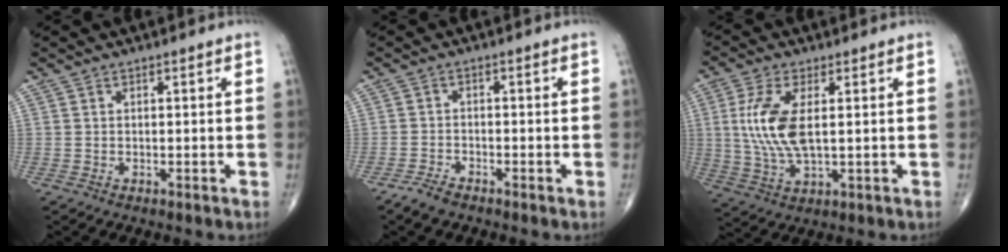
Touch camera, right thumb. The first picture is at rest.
{"total": 3.0, "force": [-2.5, 1.0, 1.3], "torque": [-0.032, 0.004, -0.051]}
{"total": 10.6, "force": [1.6, 4.4, 9.5], "torque": [-0.214, -0.009, 0.037]}